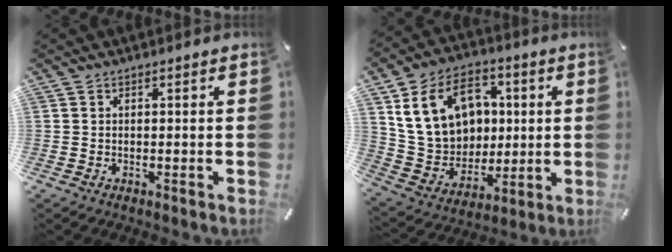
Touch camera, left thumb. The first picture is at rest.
{"total": 18.1, "force": [4.8, 14.6, 9.5], "torque": [-0.168, 0.000, 0.098]}